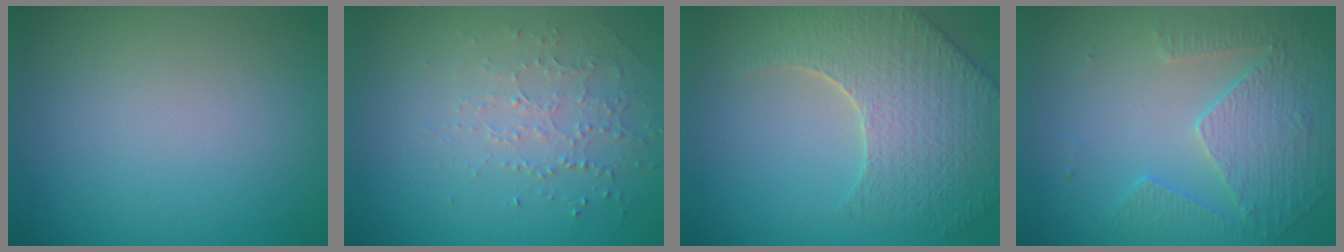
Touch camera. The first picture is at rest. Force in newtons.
{"total": 1.5, "press": 1.2, "slide": 0.9}
{"total": 7.6, "press": 5.8, "slide": 4.9}
{"total": 4.1, "press": 3.4, "slide": 2.2}